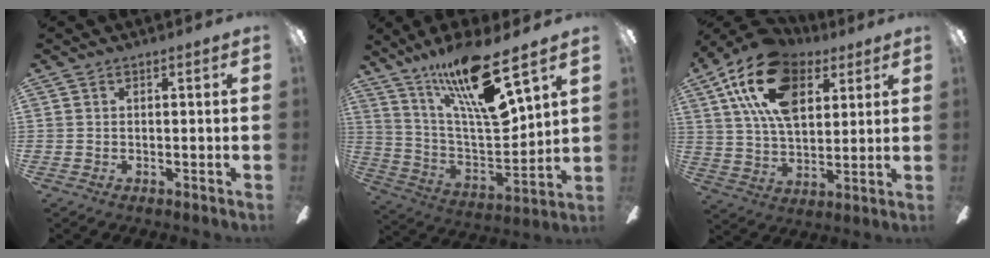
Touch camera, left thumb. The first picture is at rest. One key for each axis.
{"total": 20.7, "fx": 14.0, "fy": 4.5, "fz": 14.5, "tx": -0.270, "ty": -0.083, "tz": 0.231}
{"total": 19.4, "fx": 8.9, "fy": 11.3, "fz": 12.9, "tx": -0.225, "ty": -0.008, "tz": 0.158}